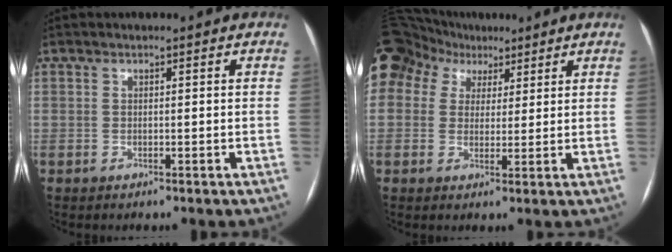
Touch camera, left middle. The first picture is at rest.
{"total": 22.3, "force": [12.0, 16.7, 8.7], "torque": [-0.280, 0.106, 0.228]}